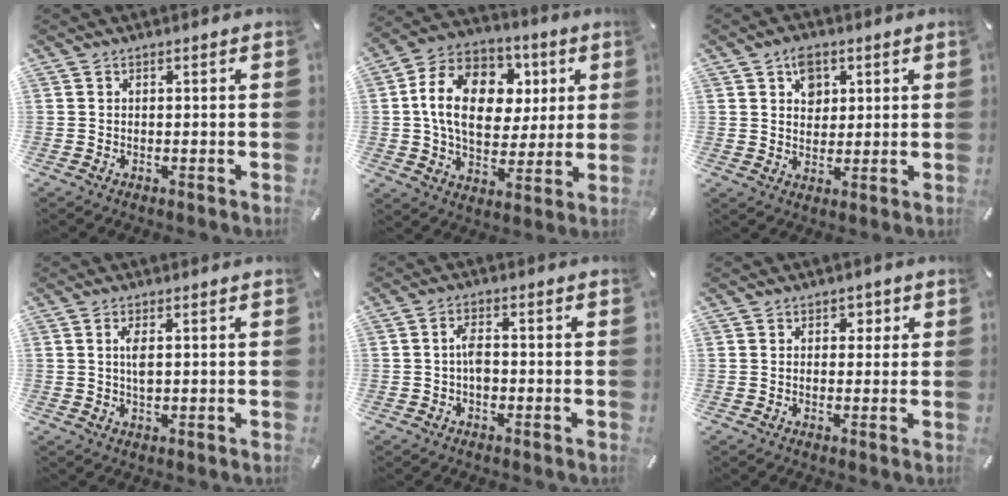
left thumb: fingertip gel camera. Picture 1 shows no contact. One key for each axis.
{"total": 18.6, "fx": 3.3, "fy": 13.7, "fz": 12.1, "tx": -0.213, "ty": 0.008, "tz": 0.060}
{"total": 5.7, "fx": 2.3, "fy": 4.7, "fz": 2.3, "tx": -0.026, "ty": -0.002, "tz": 0.038}
{"total": 3.3, "fx": 0.5, "fy": 1.2, "fz": 3.0, "tx": -0.071, "ty": 0.002, "tz": 0.005}
{"total": 3.8, "fx": -0.7, "fy": 2.1, "fz": 3.1, "tx": -0.065, "ty": 0.006, "tz": -0.014}
{"total": 2.3, "fx": 0.7, "fy": 1.9, "fz": 1.0, "tx": 0.000, "ty": -0.002, "tz": 0.002}